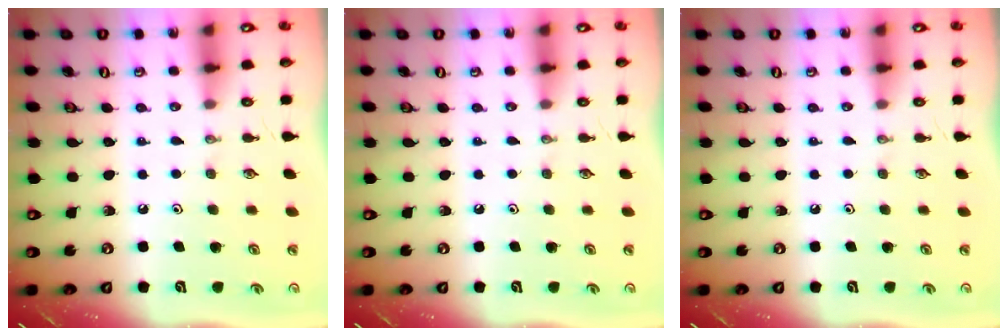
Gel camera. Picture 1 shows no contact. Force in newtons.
{"total": 0.0}
{"total": 0.0}